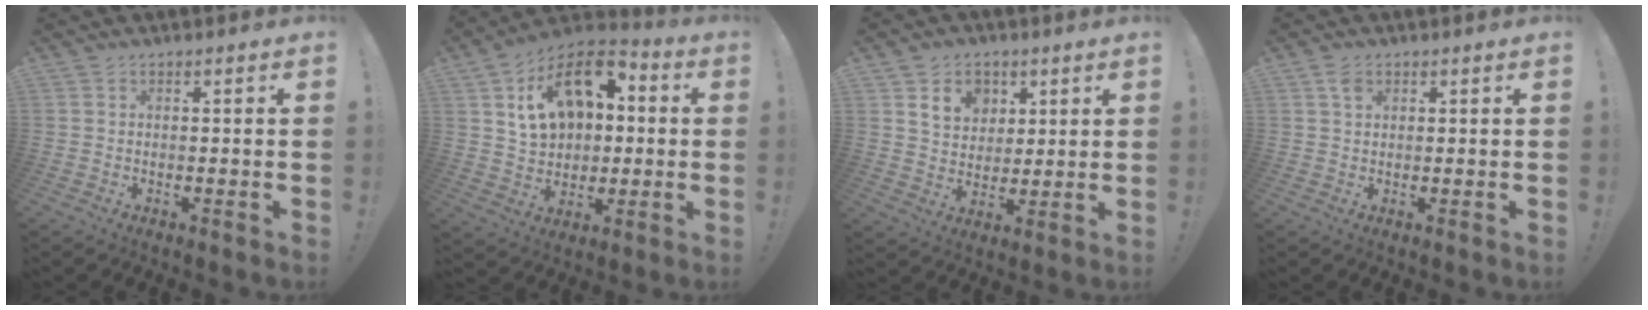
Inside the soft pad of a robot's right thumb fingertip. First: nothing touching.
{"total": 18.3, "force": [5.8, 12.6, 11.9], "torque": [-0.179, -0.012, 0.108]}
{"total": 10.1, "force": [5.1, 7.9, 3.8], "torque": [-0.060, -0.020, 0.100]}
{"total": 2.5, "force": [1.3, 1.5, 1.4], "torque": [-0.023, -0.002, 0.023]}